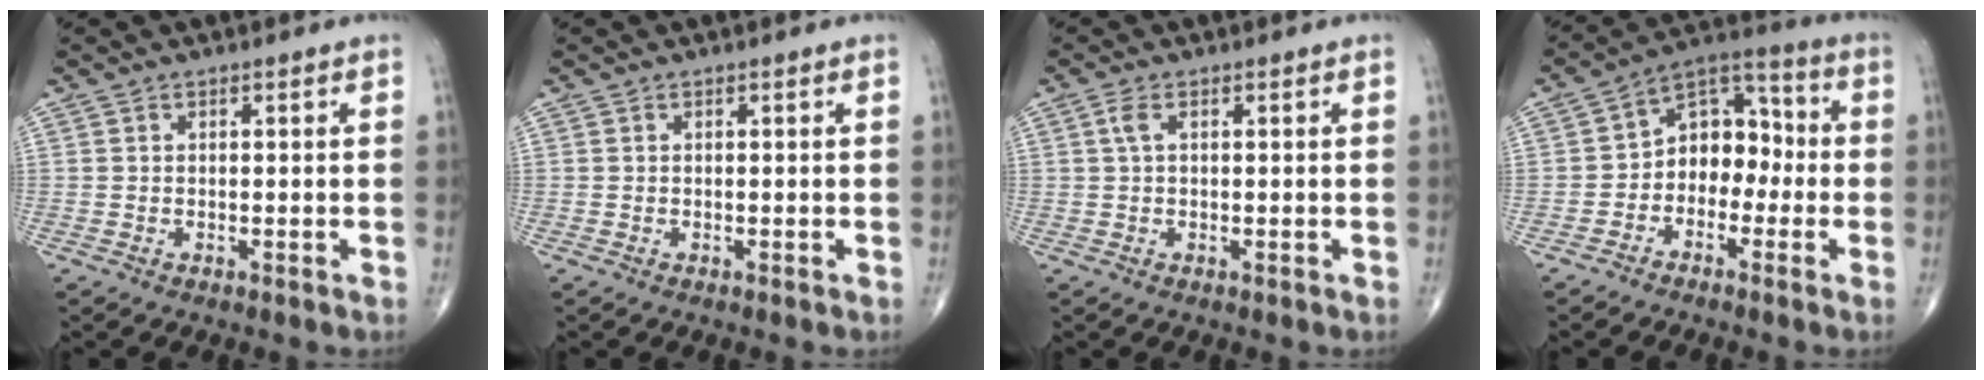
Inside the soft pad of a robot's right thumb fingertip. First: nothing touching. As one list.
[{"total": 0.0}, {"total": 1.8, "force": [0.6, 0.7, 1.5], "torque": [-0.039, 0.006, 0.012]}, {"total": 10.2, "force": [-1.7, 7.4, 6.8], "torque": [-0.067, 0.047, -0.048]}]